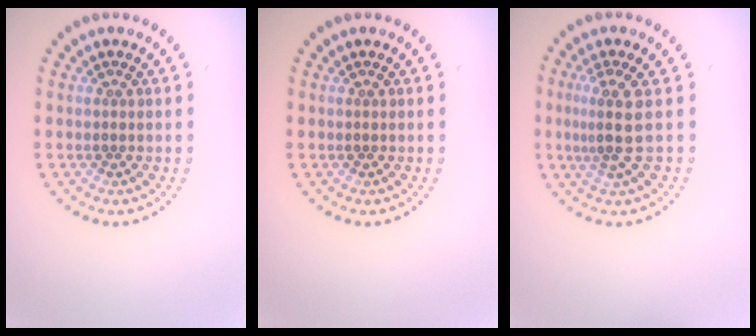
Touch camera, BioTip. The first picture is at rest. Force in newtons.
{"total": 0.0}
{"total": 2.9, "press": 2.1, "slide": 2.0}